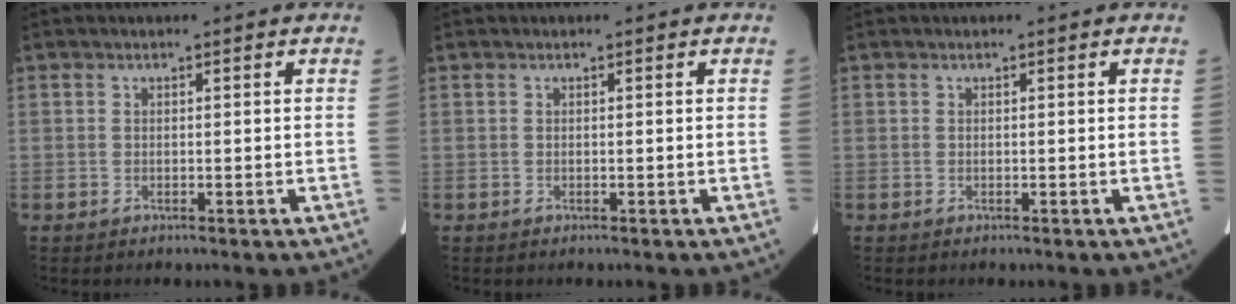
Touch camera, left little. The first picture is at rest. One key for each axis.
{"total": 0.0}
{"total": 0.0}